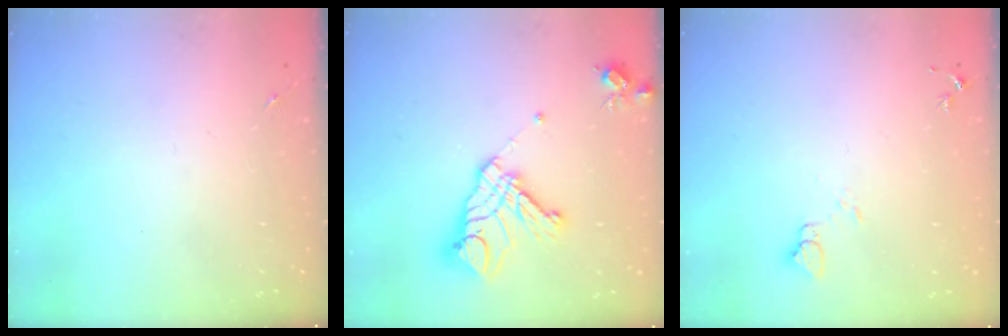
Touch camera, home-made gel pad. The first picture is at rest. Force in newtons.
{"total": 17.6, "press": 17.5, "slide": 1.9}
{"total": 3.9, "press": 3.9, "slide": 0.4}